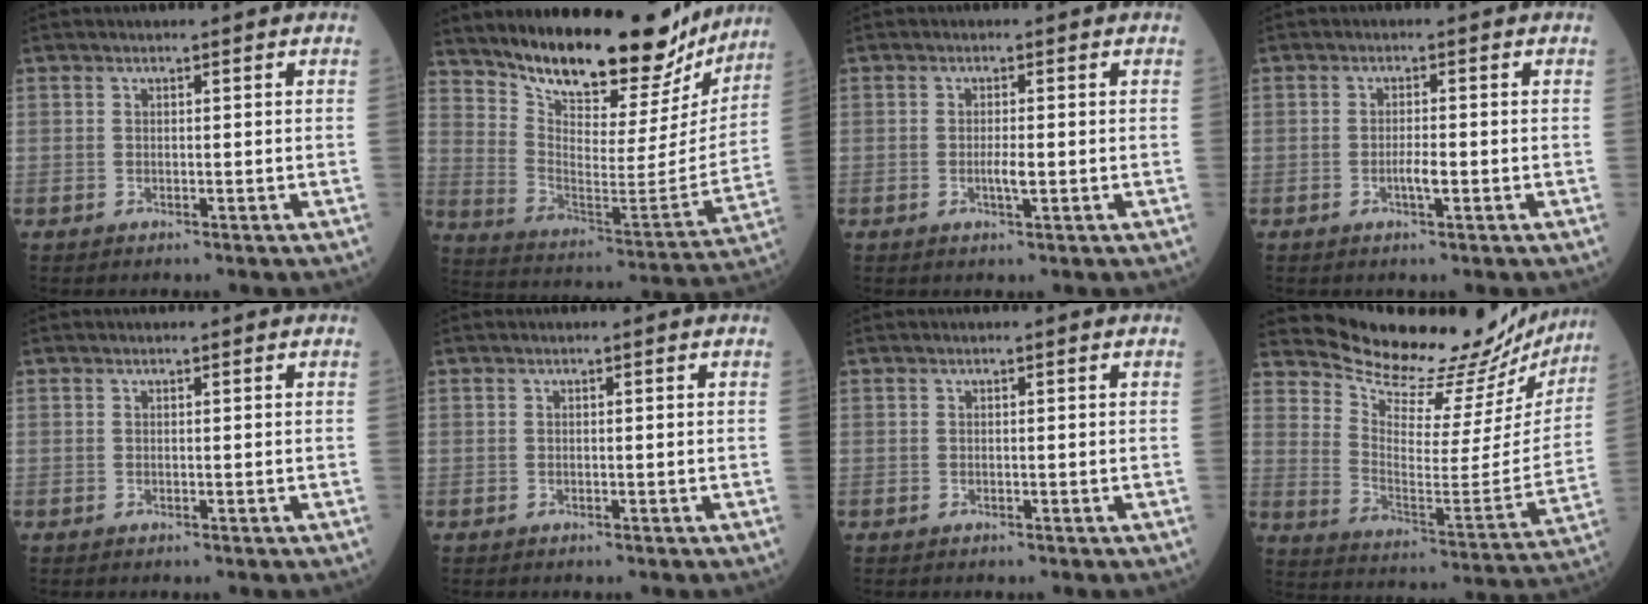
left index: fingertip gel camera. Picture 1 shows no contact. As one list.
[{"total": 22.4, "force": [19.5, 6.3, 9.1], "torque": [-0.137, -0.036, 0.283]}, {"total": 1.6, "force": [-0.4, 0.2, 1.5], "torque": [-0.024, -0.003, -0.005]}, {"total": 1.8, "force": [-0.7, 0.2, 1.6], "torque": [-0.025, -0.001, -0.012]}, {"total": 0.0}, {"total": 0.0}, {"total": 0.0}, {"total": 23.2, "force": [22.1, 4.7, 5.0], "torque": [-0.075, -0.092, 0.288]}]